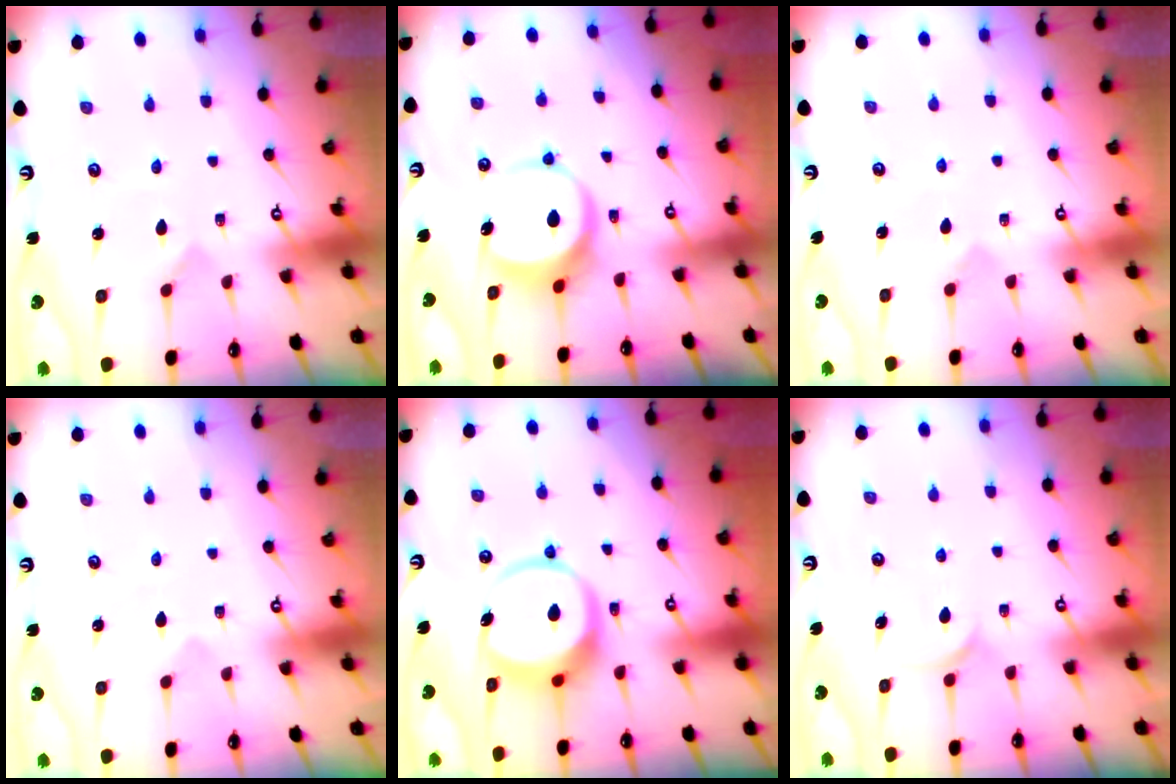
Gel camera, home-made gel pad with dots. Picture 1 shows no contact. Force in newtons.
{"total": 7.7, "press": 7.6, "slide": 0.8}
{"total": 3.4, "press": 3.4, "slide": 0.4}
{"total": 0.0}
{"total": 9.9, "press": 9.8, "slide": 1.6}
{"total": 6.5, "press": 6.5, "slide": 0.3}